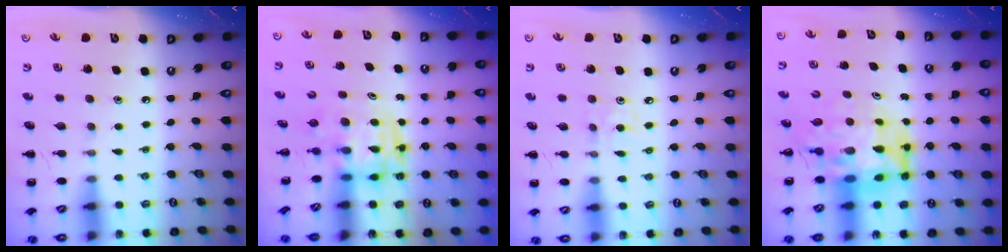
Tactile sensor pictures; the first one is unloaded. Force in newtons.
{"total": 3.7, "press": 3.7, "slide": 0.7}
{"total": 3.3, "press": 3.1, "slide": 1.1}
{"total": 9.7, "press": 9.2, "slide": 3.1}